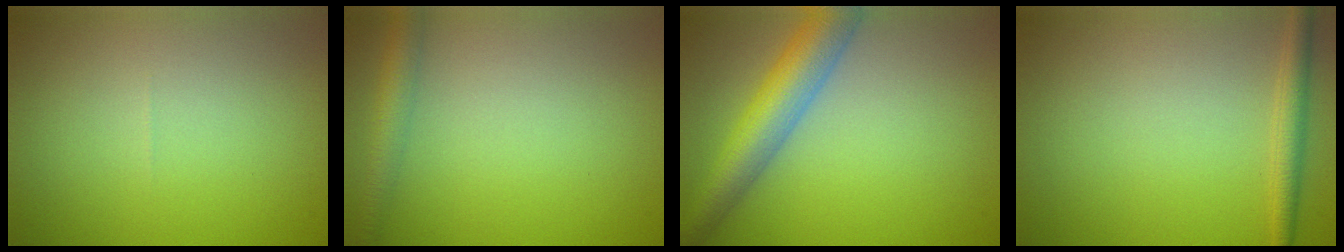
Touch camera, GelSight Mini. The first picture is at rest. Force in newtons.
{"total": 2.7, "press": 2.7, "slide": 0.2}
{"total": 6.0, "press": 6.0, "slide": 0.2}
{"total": 2.0, "press": 2.0, "slide": 0.1}